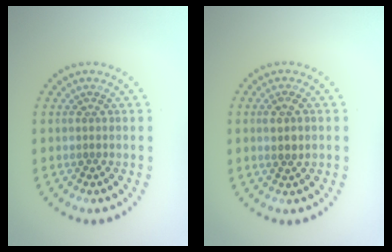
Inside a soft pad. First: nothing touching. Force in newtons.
{"total": 1.3, "press": 1.2, "slide": 0.5}